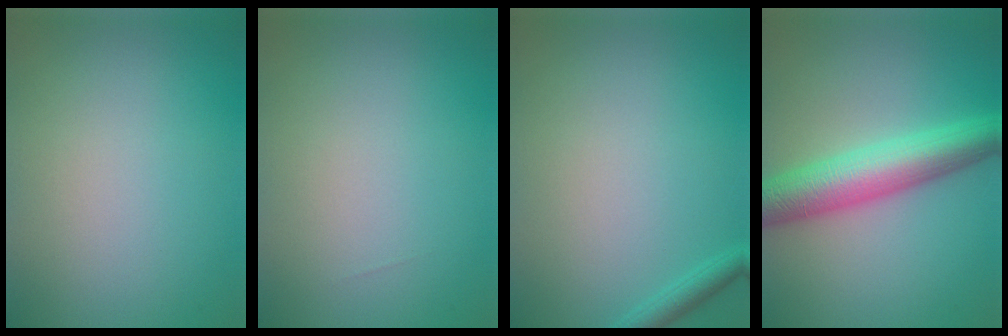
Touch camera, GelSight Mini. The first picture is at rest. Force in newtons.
{"total": 0.0}
{"total": 1.4, "press": 1.4, "slide": 0.1}
{"total": 6.8, "press": 6.8, "slide": 0.2}